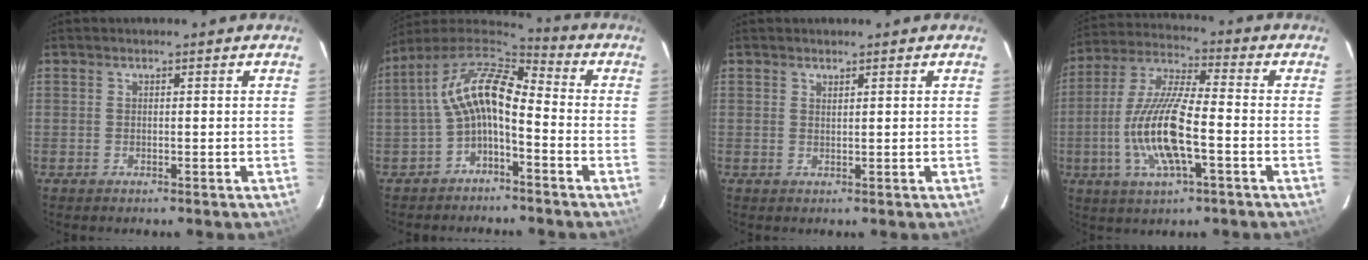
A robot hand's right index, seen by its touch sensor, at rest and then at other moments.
{"total": 11.4, "force": [-2.4, 5.0, 10.0], "torque": [-0.203, 0.021, -0.050]}
{"total": 0.7, "force": [0.7, 0.0, 0.2], "torque": [-0.003, 0.001, 0.014]}
{"total": 14.7, "force": [-3.9, 3.5, 13.7], "torque": [-0.285, -0.004, -0.078]}